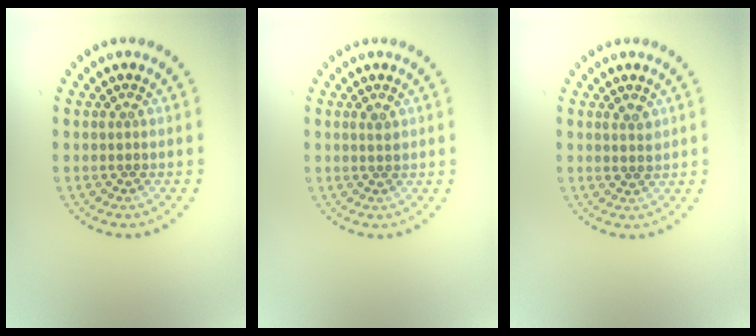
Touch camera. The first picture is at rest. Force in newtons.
{"total": 0.8, "press": 0.8, "slide": 0.2}
{"total": 1.2, "press": 1.0, "slide": 0.6}